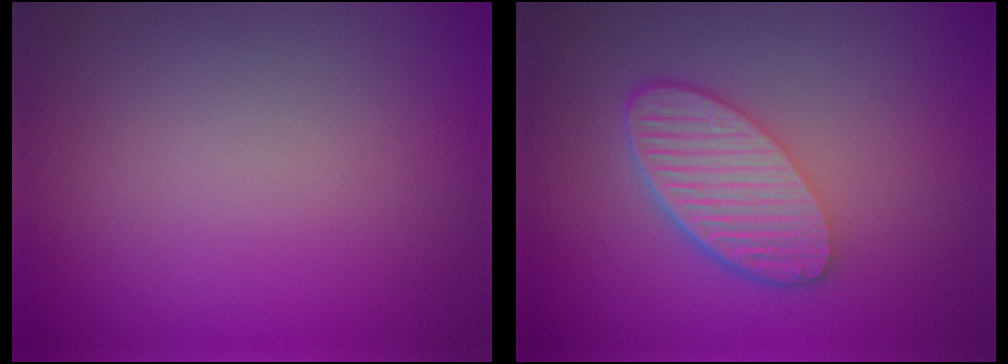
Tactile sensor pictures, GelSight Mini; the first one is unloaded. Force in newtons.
{"total": 5.7, "press": 4.2, "slide": 3.9}